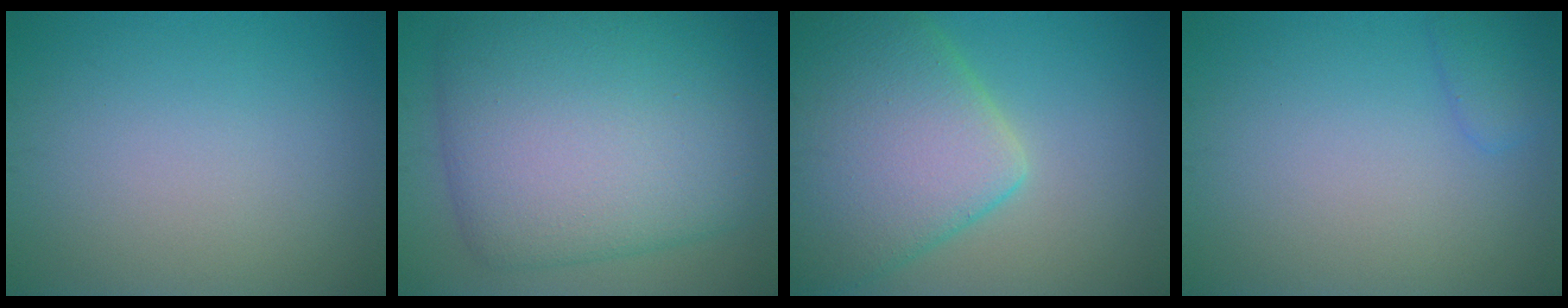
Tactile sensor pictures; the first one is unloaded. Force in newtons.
{"total": 13.5, "press": 13.5, "slide": 0.6}
{"total": 10.6, "press": 10.6, "slide": 0.4}
{"total": 1.5, "press": 1.5, "slide": 0.2}